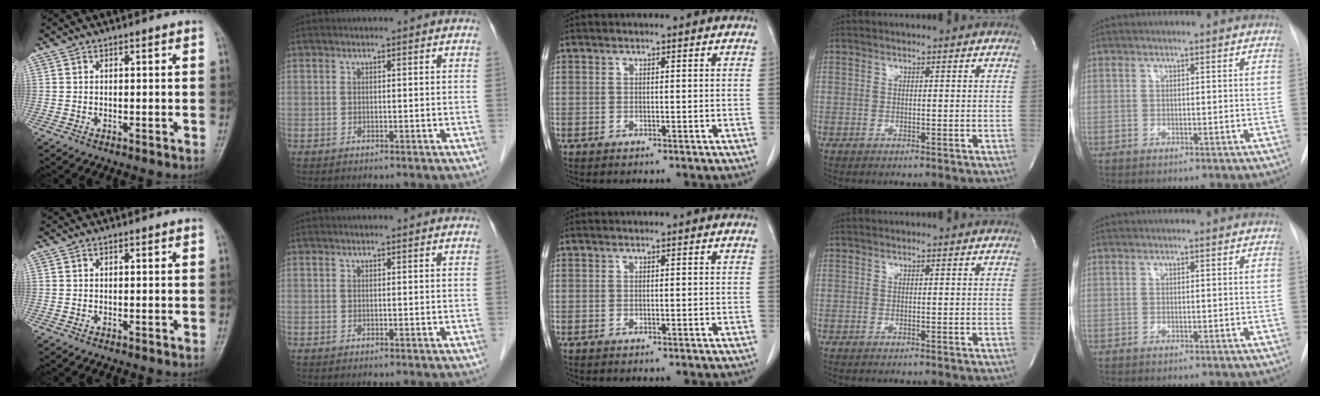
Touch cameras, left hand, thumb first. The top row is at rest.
{}